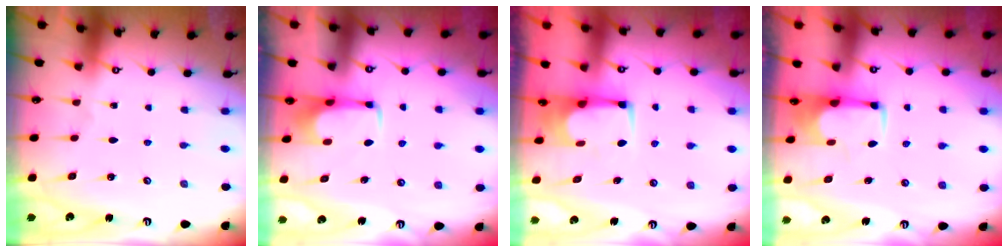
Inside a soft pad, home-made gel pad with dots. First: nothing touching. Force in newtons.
{"total": 1.7, "press": 1.6, "slide": 0.4}
{"total": 2.4, "press": 2.4, "slide": 0.2}
{"total": 1.9, "press": 1.6, "slide": 1.0}